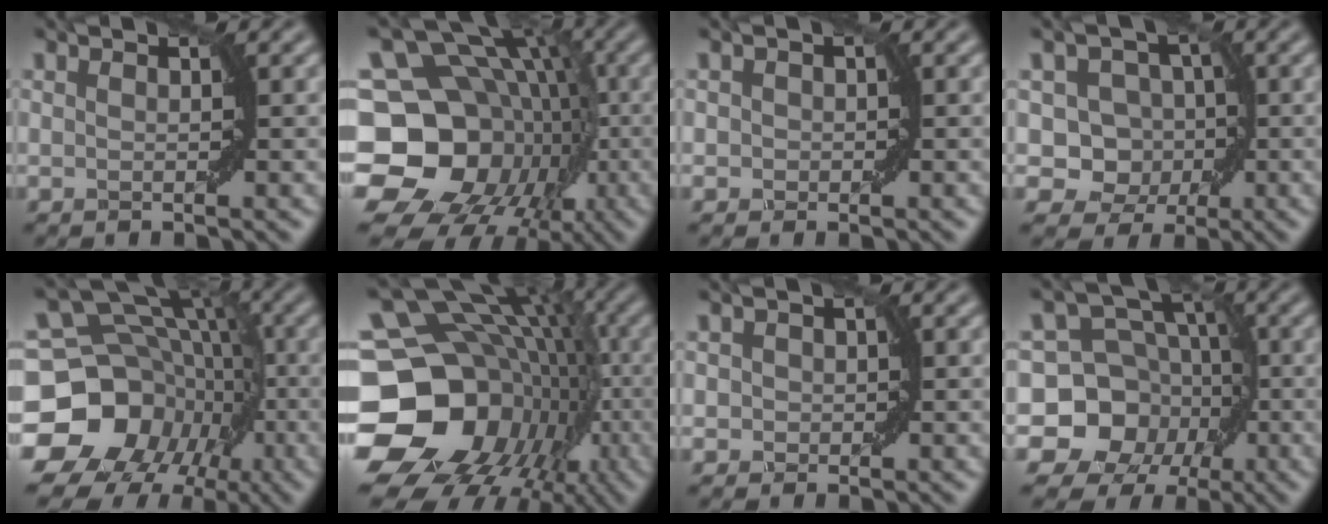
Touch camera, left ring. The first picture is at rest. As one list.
[{"total": 21.2, "force": [-4.4, 18.4, 9.6], "torque": [-0.147, 0.007, -0.110]}, {"total": 0.8, "force": [-0.1, 0.8, 0.1], "torque": [0.005, -0.001, -0.002]}, {"total": 5.5, "force": [0.0, 4.9, 2.5], "torque": [-0.005, 0.011, -0.021]}, {"total": 19.3, "force": [-5.0, 17.1, 7.6], "torque": [-0.138, -0.005, -0.114]}, {"total": 20.9, "force": [-4.5, 18.1, 9.5], "torque": [-0.150, -0.019, -0.078]}, {"total": 1.1, "force": [0.0, 1.1, 0.2], "torque": [0.007, -0.001, -0.003]}, {"total": 12.0, "force": [-3.6, 10.8, 3.8], "torque": [-0.065, 0.011, -0.093]}]